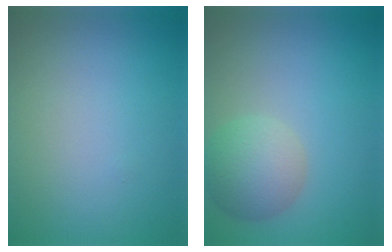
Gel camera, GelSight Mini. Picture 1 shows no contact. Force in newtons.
{"total": 4.3, "press": 4.3, "slide": 0.4}